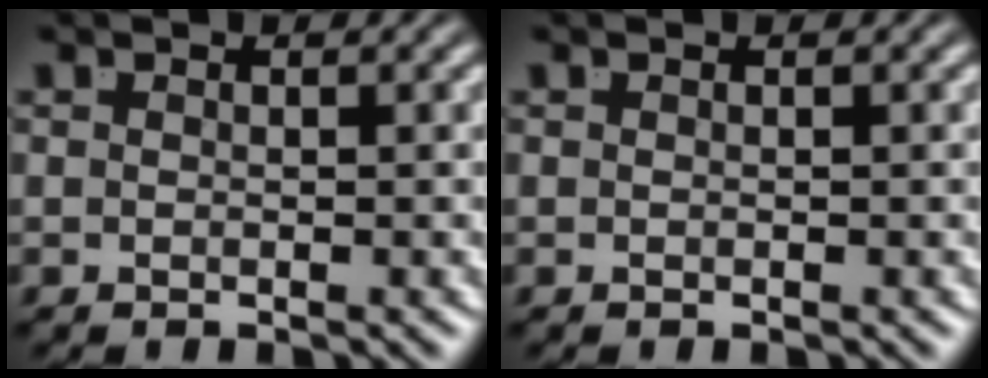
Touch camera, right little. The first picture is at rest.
{"total": 0.0}